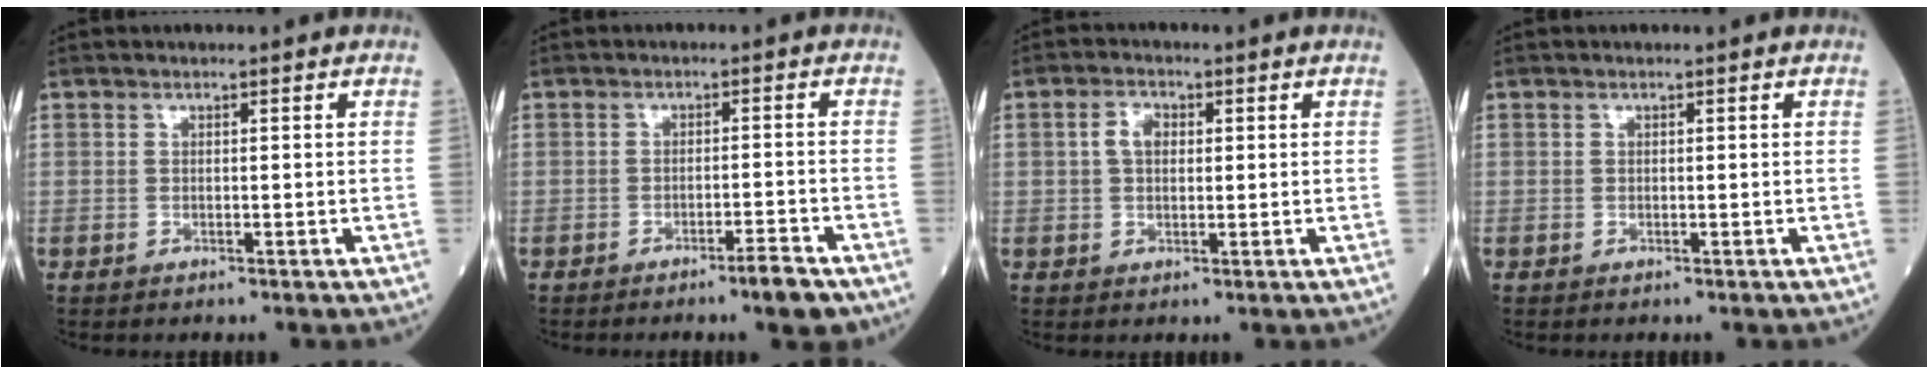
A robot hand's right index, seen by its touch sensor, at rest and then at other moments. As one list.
[{"total": 4.1, "force": [-2.9, 0.2, 2.9], "torque": [-0.037, -0.003, -0.042]}, {"total": 3.2, "force": [0.7, 2.0, 2.4], "torque": [-0.047, 0.010, 0.013]}, {"total": 0.0}]